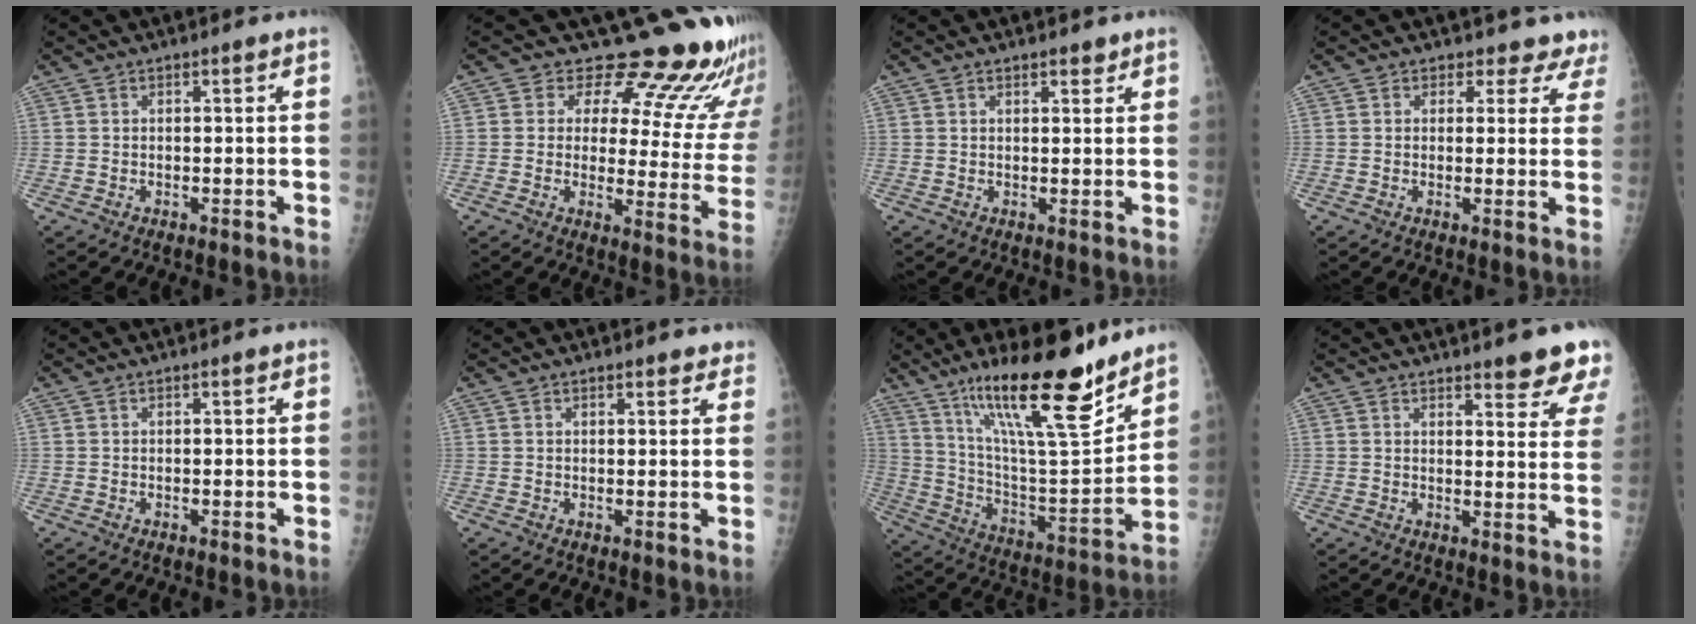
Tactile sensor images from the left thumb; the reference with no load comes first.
{"total": 19.2, "force": [16.4, 6.9, 7.1], "torque": [-0.034, -0.130, 0.174]}
{"total": 1.8, "force": [1.4, 0.8, 0.8], "torque": [0.000, -0.008, 0.018]}
{"total": 5.8, "force": [4.8, 3.3, -0.2], "torque": [0.049, -0.022, 0.031]}
{"total": 0.0}
{"total": 2.5, "force": [2.1, 1.0, 0.8], "torque": [0.015, -0.004, 0.019]}
{"total": 23.8, "force": [16.5, 5.0, 16.3], "torque": [-0.242, -0.086, 0.285]}
{"total": 9.5, "force": [8.0, 2.0, 4.8], "torque": [-0.026, -0.044, 0.081]}